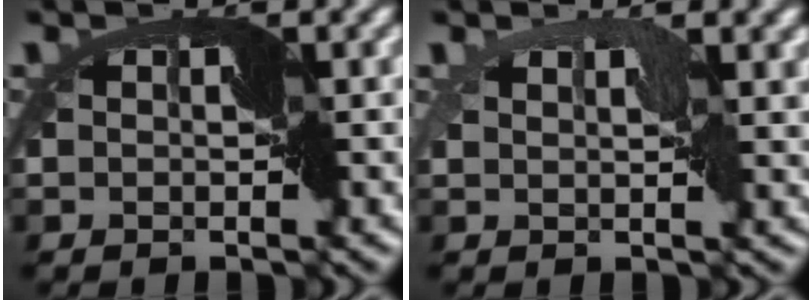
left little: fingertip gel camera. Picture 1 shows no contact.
{"total": 2.2, "force": [1.3, 0.4, 1.7], "torque": [-0.036, 0.004, 0.023]}